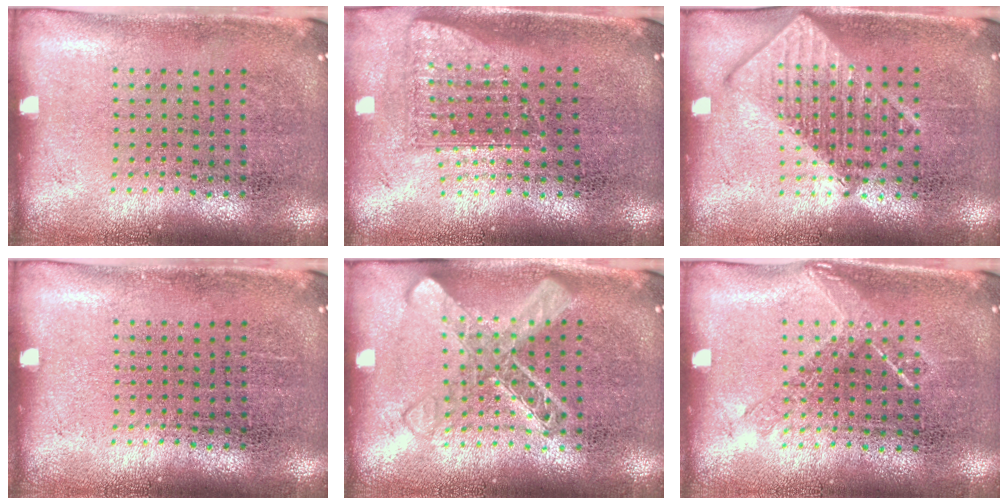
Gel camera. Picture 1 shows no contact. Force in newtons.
{"total": 1.6, "press": 1.2, "slide": 1.1}
{"total": 2.9, "press": 2.9, "slide": 0.4}
{"total": 0.0}
{"total": 2.9, "press": 2.9, "slide": 0.5}
{"total": 1.0, "press": 0.9, "slide": 0.5}